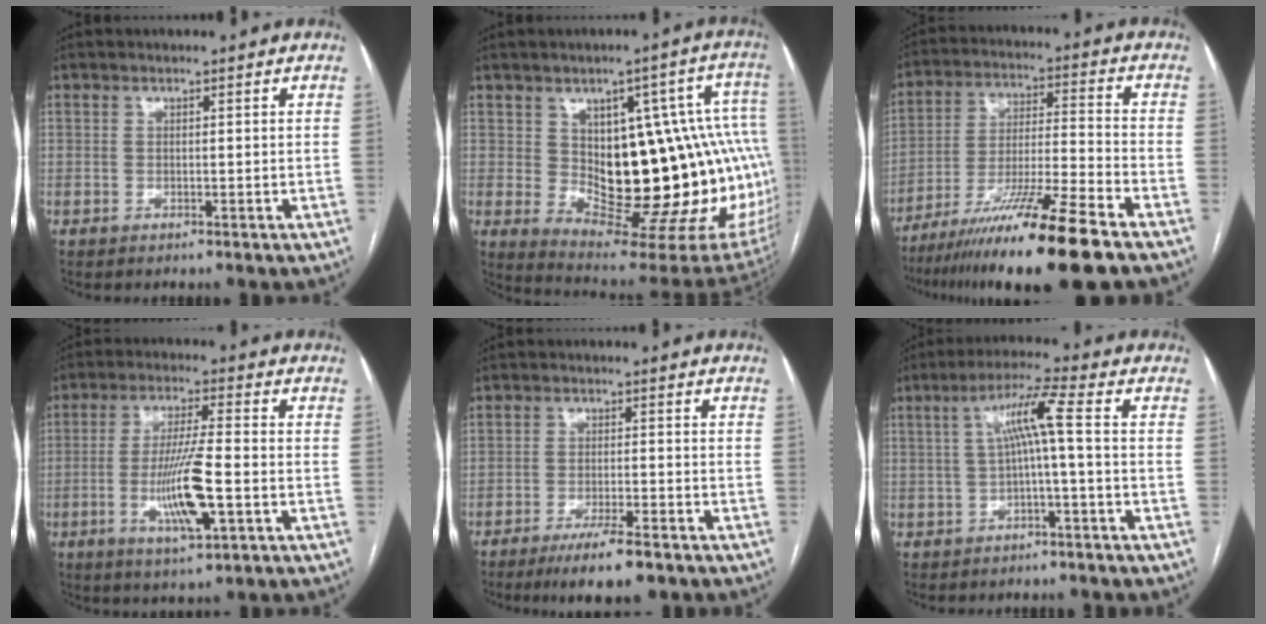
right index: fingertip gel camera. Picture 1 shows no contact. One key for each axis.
{"total": 25.3, "fx": 0.2, "fy": 8.9, "fz": 23.7, "tx": -0.219, "ty": 0.031, "tz": 0.034}
{"total": 17.3, "fx": -12.4, "fy": -0.9, "fz": 12.0, "tx": -0.208, "ty": -0.033, "tz": -0.215}
{"total": 10.5, "fx": -3.0, "fy": 0.9, "fz": 10.0, "tx": -0.191, "ty": -0.010, "tz": -0.055}
{"total": 8.8, "fx": -6.4, "fy": 0.9, "fz": 5.9, "tx": -0.096, "ty": -0.018, "tz": -0.101}
{"total": 6.4, "fx": 0.1, "fy": -0.5, "fz": 6.4, "tx": -0.114, "ty": 0.025, "tz": 0.006}